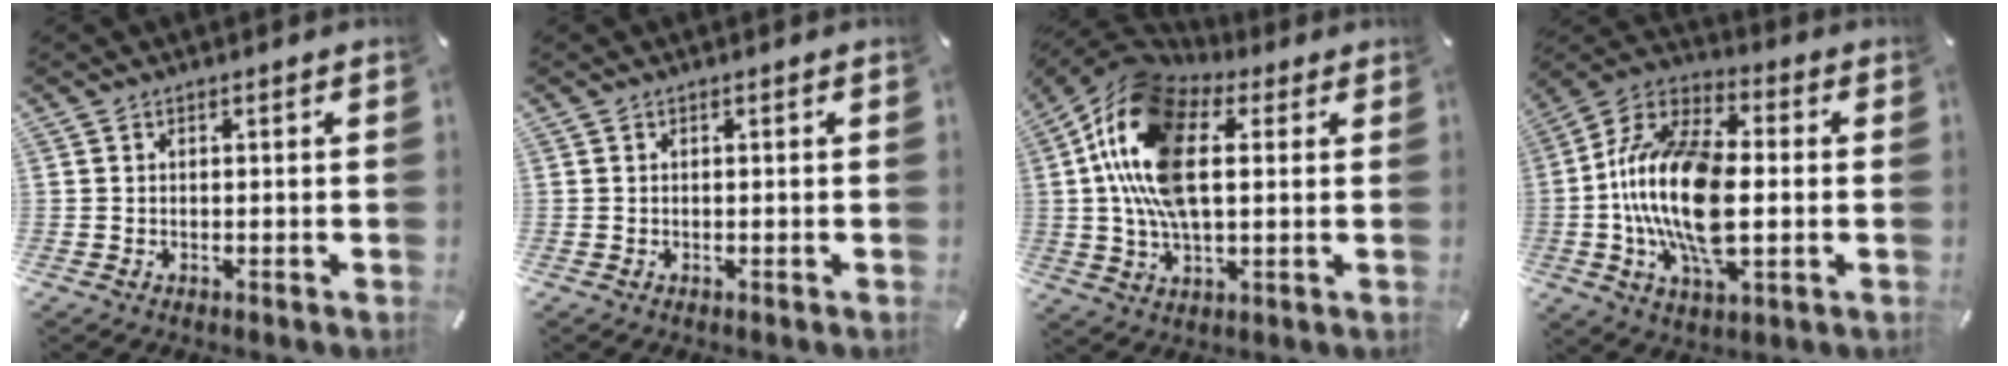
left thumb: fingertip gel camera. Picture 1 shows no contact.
{"total": 0.0}
{"total": 19.6, "force": [4.0, 11.3, 15.5], "torque": [-0.352, 0.003, 0.065]}
{"total": 19.7, "force": [-1.7, 10.7, 16.5], "torque": [-0.356, -0.002, -0.032]}